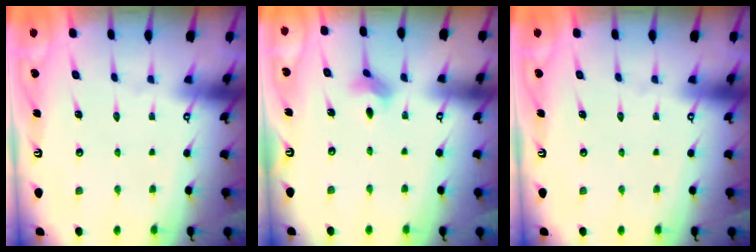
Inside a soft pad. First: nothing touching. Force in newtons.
{"total": 3.5, "press": 3.5, "slide": 0.5}
{"total": 0.0}